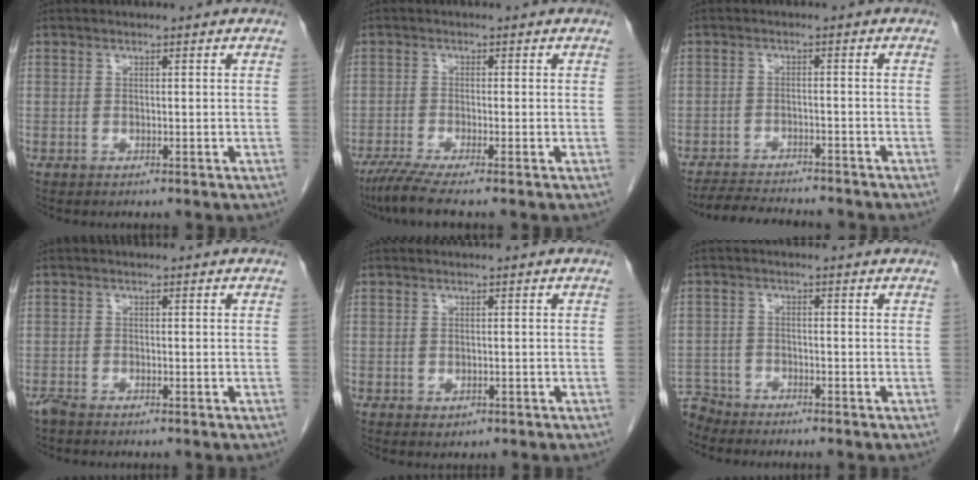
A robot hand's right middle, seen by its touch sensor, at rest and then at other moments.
{"total": 4.9, "force": [-3.7, -0.5, 3.2], "torque": [-0.058, -0.016, -0.072]}
{"total": 8.5, "force": [-7.9, 1.3, 2.8], "torque": [-0.042, -0.008, -0.119]}
{"total": 1.2, "force": [-1.1, 0.1, 0.5], "torque": [-0.018, -0.004, -0.022]}
{"total": 0.9, "force": [-0.3, 0.7, 0.5], "torque": [-0.007, 0.000, 0.002]}
{"total": 3.6, "force": [-3.5, 0.8, -0.5], "torque": [0.019, -0.006, -0.064]}